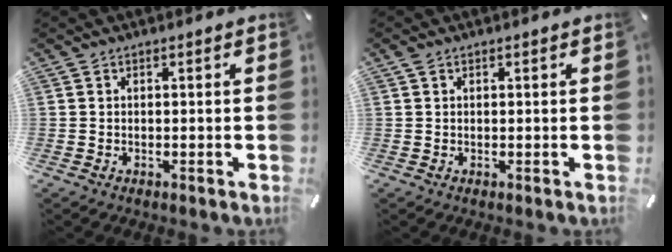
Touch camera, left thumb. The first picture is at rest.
{"total": 1.0, "force": [0.4, 0.7, 0.6], "torque": [-0.013, 0.003, 0.006]}